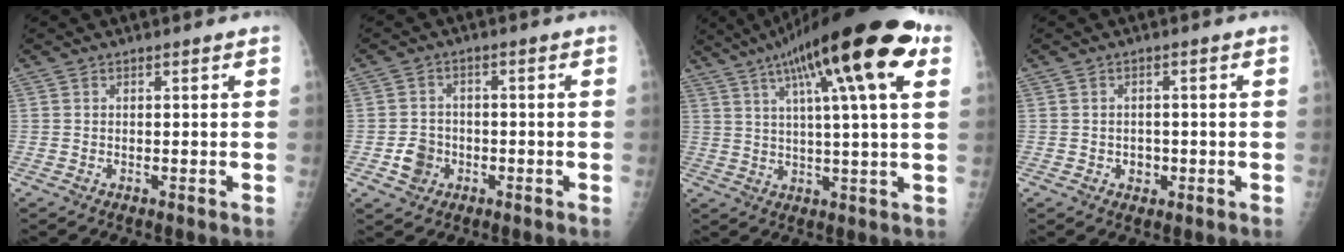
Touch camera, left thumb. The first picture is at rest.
{"total": 4.6, "force": [-1.8, 3.9, 1.6], "torque": [-0.009, 0.012, -0.027]}
{"total": 22.1, "force": [10.0, 4.3, 19.2], "torque": [-0.302, 0.008, 0.149]}
{"total": 2.2, "force": [-0.7, 1.9, 0.8], "torque": [0.002, 0.005, -0.006]}